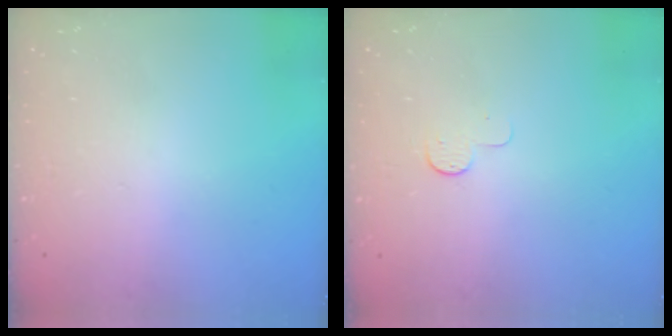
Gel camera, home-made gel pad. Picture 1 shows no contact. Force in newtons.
{"total": 5.0, "press": 5.0, "slide": 0.4}